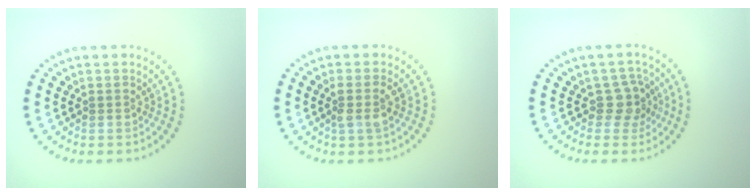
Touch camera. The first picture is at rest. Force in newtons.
{"total": 1.6, "press": 1.4, "slide": 0.6}
{"total": 2.3, "press": 1.8, "slide": 1.4}